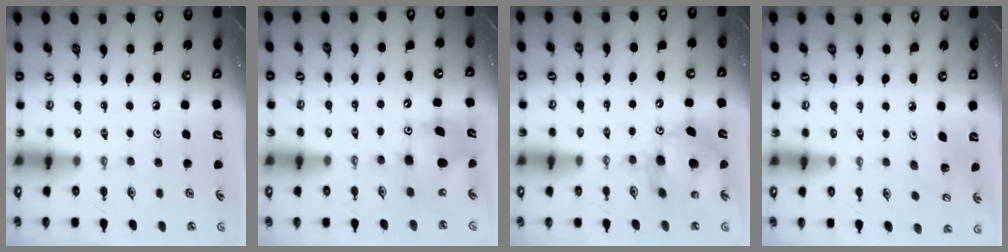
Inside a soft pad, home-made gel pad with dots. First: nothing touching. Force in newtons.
{"total": 8.8, "press": 8.6, "slide": 1.7}
{"total": 13.3, "press": 13.3, "slide": 1.2}
{"total": 5.2, "press": 5.2, "slide": 0.2}